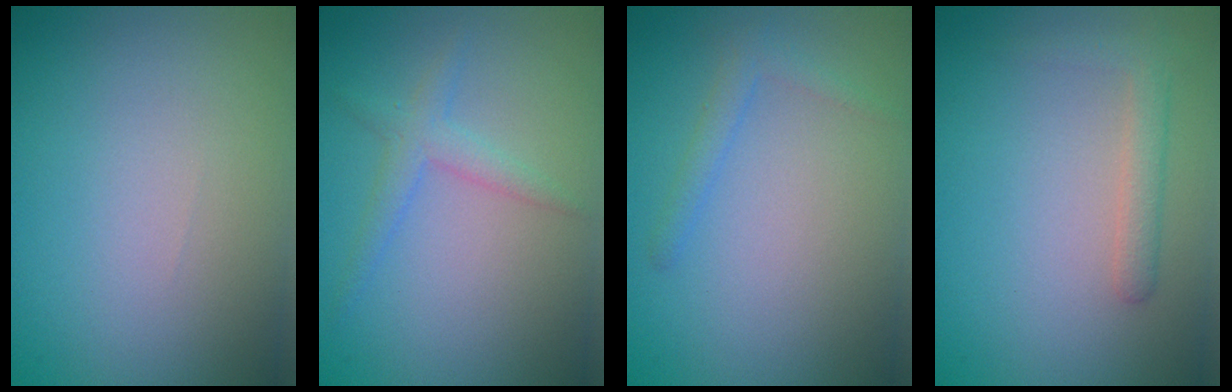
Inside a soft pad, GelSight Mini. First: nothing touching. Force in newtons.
{"total": 2.0, "press": 2.0, "slide": 0.0}
{"total": 1.4, "press": 1.4, "slide": 0.1}
{"total": 1.9, "press": 1.9, "slide": 0.1}